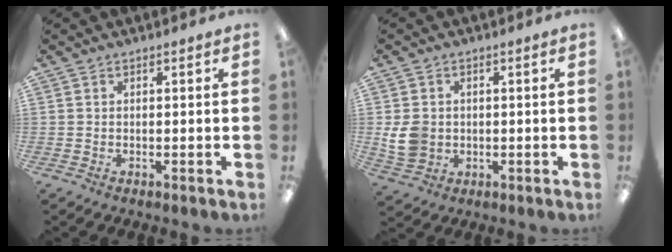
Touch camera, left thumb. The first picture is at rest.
{"total": 6.4, "force": [-0.1, 5.5, 3.2], "torque": [-0.066, 0.008, 0.004]}